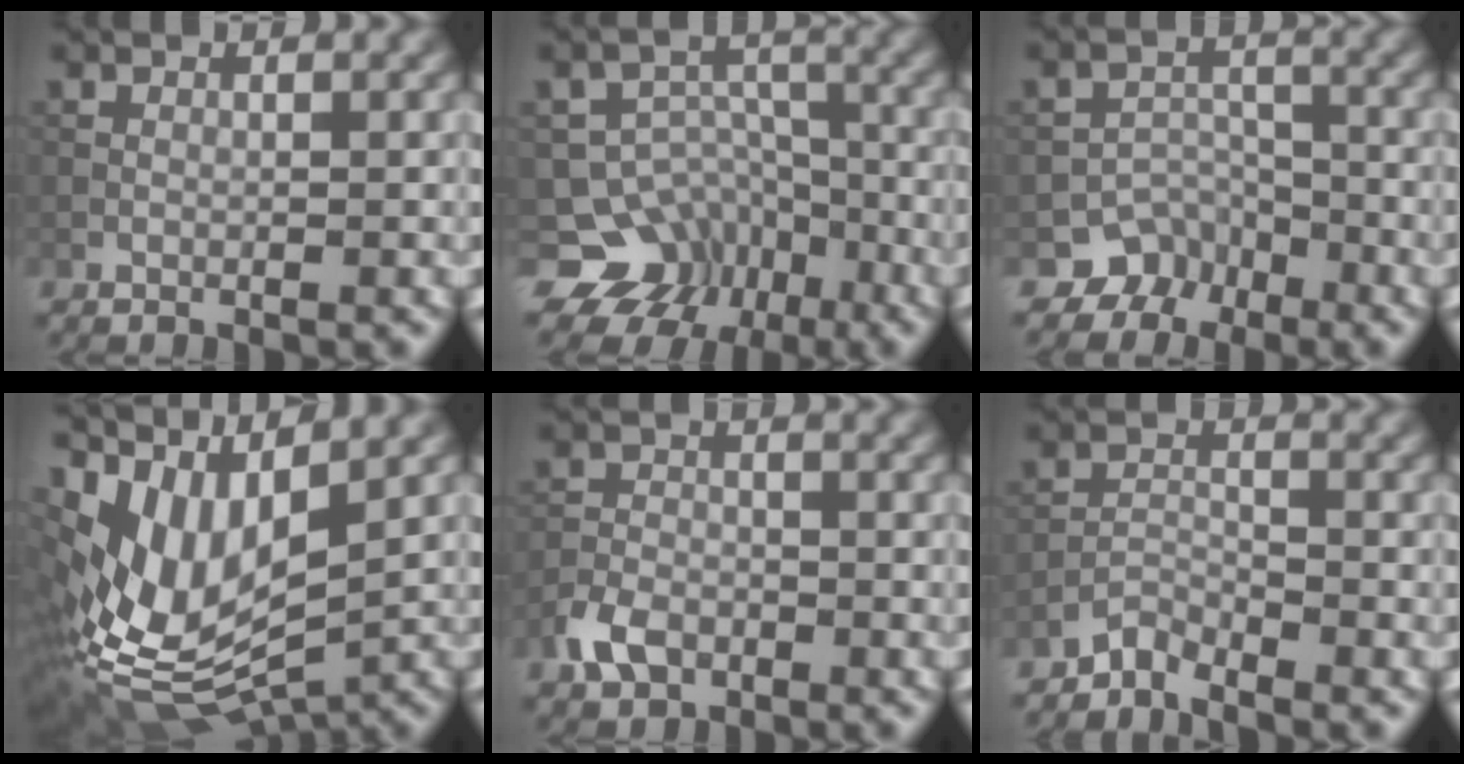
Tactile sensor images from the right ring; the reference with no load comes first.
{"total": 7.9, "force": [-5.2, 5.7, 1.3], "torque": [-0.002, 0.004, -0.072]}
{"total": 3.8, "force": [-2.7, 2.7, 0.3], "torque": [0.013, -0.001, -0.038]}
{"total": 11.4, "force": [1.9, 5.9, 9.6], "torque": [-0.216, -0.017, 0.059]}
{"total": 3.0, "force": [-1.8, 1.9, 1.3], "torque": [-0.027, 0.000, -0.044]}
{"total": 1.8, "force": [-1.8, 0.4, 0.2], "torque": [-0.002, 0.007, -0.040]}